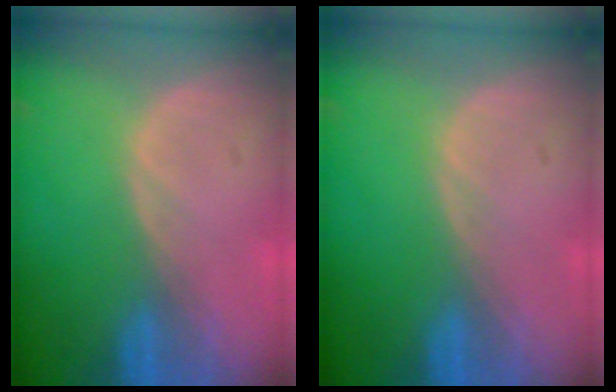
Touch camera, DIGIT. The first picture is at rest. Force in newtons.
{"total": 0.0}